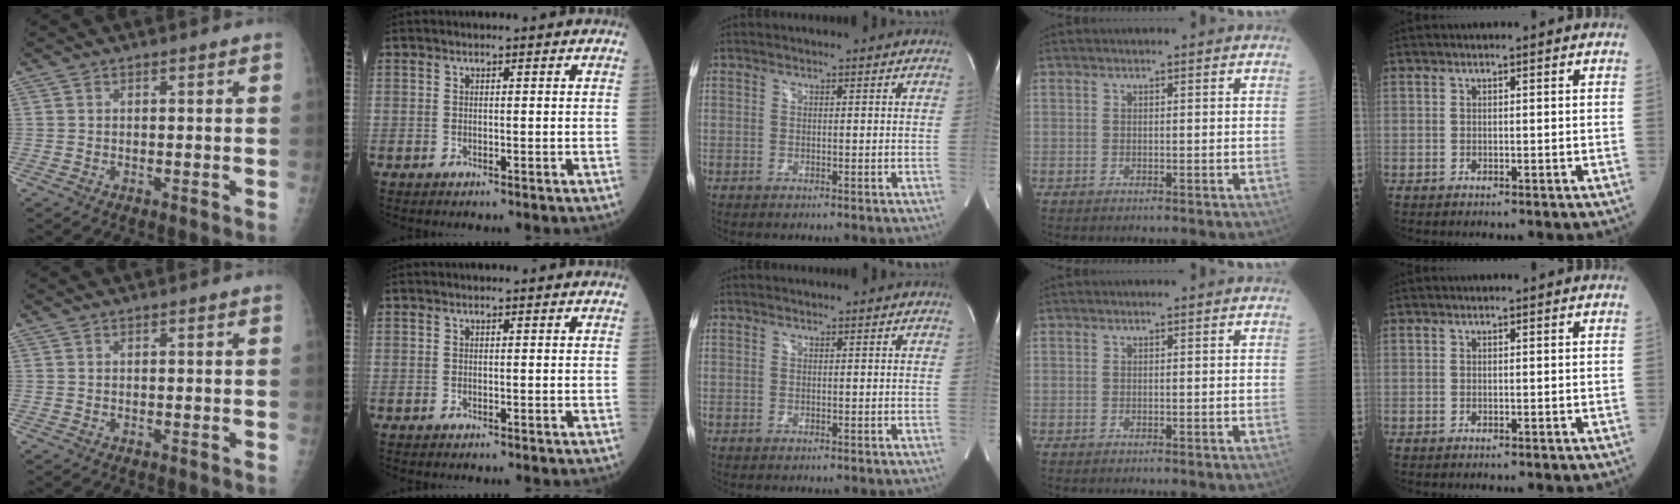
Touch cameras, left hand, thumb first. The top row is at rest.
{}